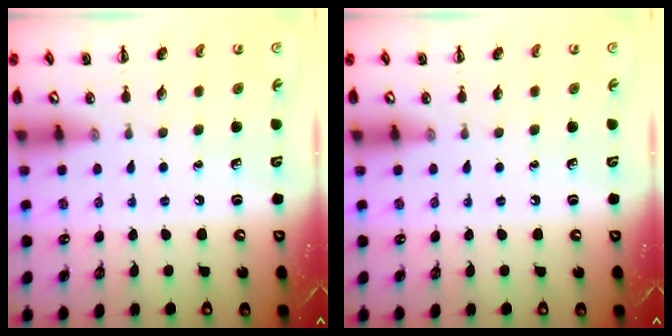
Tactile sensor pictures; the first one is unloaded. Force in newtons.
{"total": 0.0}